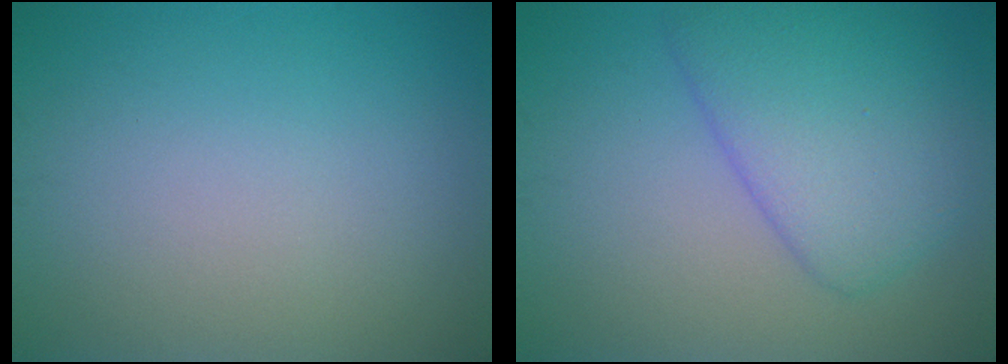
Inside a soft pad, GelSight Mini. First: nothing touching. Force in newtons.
{"total": 5.8, "press": 5.8, "slide": 0.4}